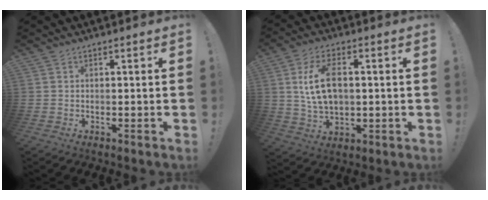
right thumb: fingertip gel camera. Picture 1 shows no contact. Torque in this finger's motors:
{"motor_torque": [0.64, 0.68, 0.50, 0.47, 0.10]}